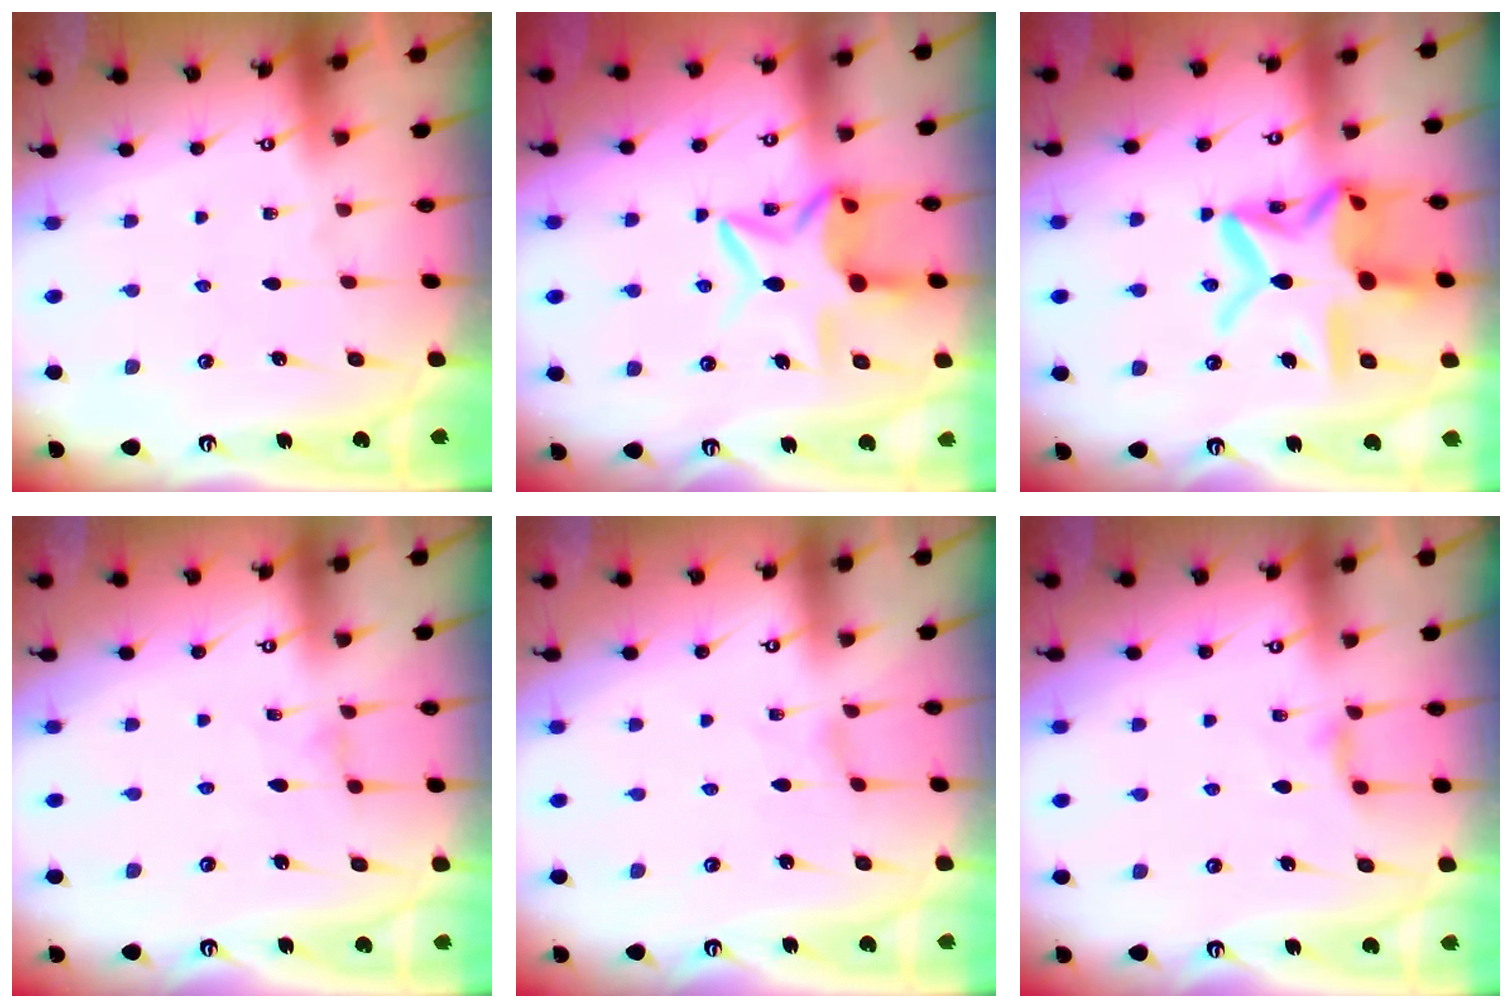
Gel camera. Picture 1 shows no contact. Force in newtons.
{"total": 11.8, "press": 11.8, "slide": 1.1}
{"total": 20.4, "press": 20.4, "slide": 1.5}
{"total": 0.0}
{"total": 0.7, "press": 0.6, "slide": 0.2}
{"total": 4.9, "press": 4.9, "slide": 0.7}